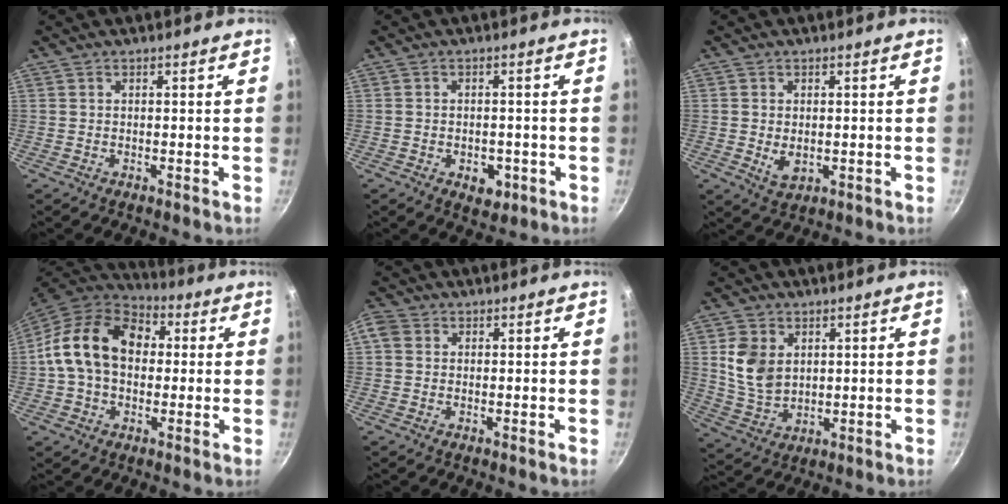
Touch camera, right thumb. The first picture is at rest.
{"total": 4.5, "force": [-1.7, 3.1, 2.9], "torque": [-0.027, 0.009, -0.014]}
{"total": 4.0, "force": [-0.2, 2.7, 3.0], "torque": [-0.050, -0.010, 0.003]}
{"total": 17.2, "force": [1.9, 12.7, 11.5], "torque": [-0.171, 0.032, 0.019]}
{"total": 2.8, "force": [0.5, 2.4, 1.4], "torque": [-0.025, 0.005, 0.002]}
{"total": 8.8, "force": [2.3, 6.5, 5.6], "torque": [-0.092, -0.021, 0.052]}